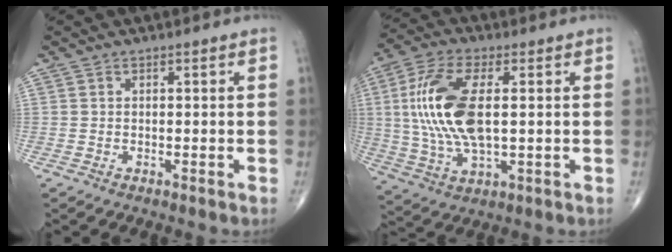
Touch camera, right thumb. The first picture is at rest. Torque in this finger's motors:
{"motor_torque": [0.83, 3.28, 1.72, 0.26, 0.73]}